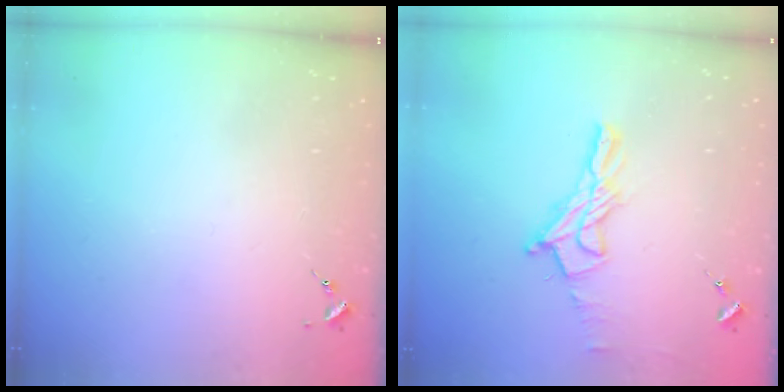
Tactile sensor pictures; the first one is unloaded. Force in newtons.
{"total": 12.4, "press": 12.3, "slide": 0.9}